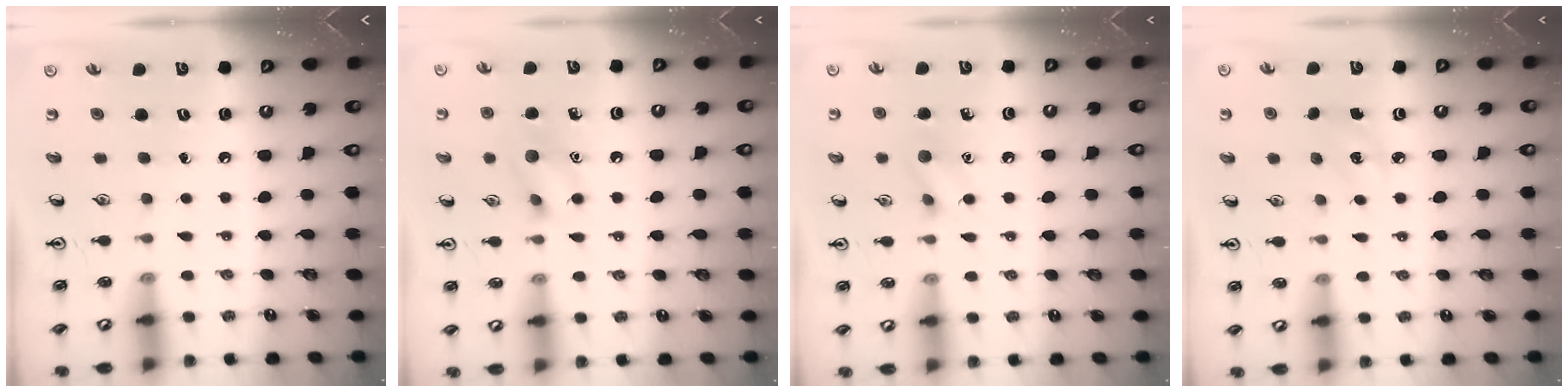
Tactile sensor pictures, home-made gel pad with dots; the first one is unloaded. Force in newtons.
{"total": 8.3, "press": 8.2, "slide": 1.4}
{"total": 7.5, "press": 7.3, "slide": 1.3}
{"total": 4.8, "press": 4.6, "slide": 1.5}